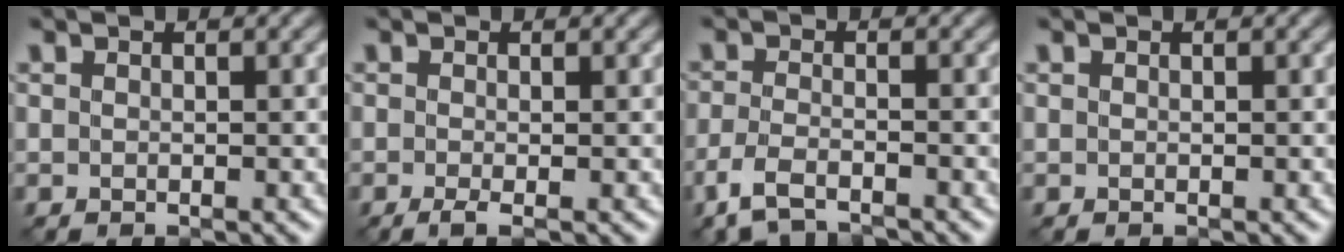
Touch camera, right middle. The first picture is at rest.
{"total": 1.1, "force": [-0.5, -0.1, 1.0], "torque": [-0.025, -0.003, -0.013]}
{"total": 3.9, "force": [-3.1, 1.1, 2.1], "torque": [-0.052, -0.009, -0.068]}
{"total": 0.0}